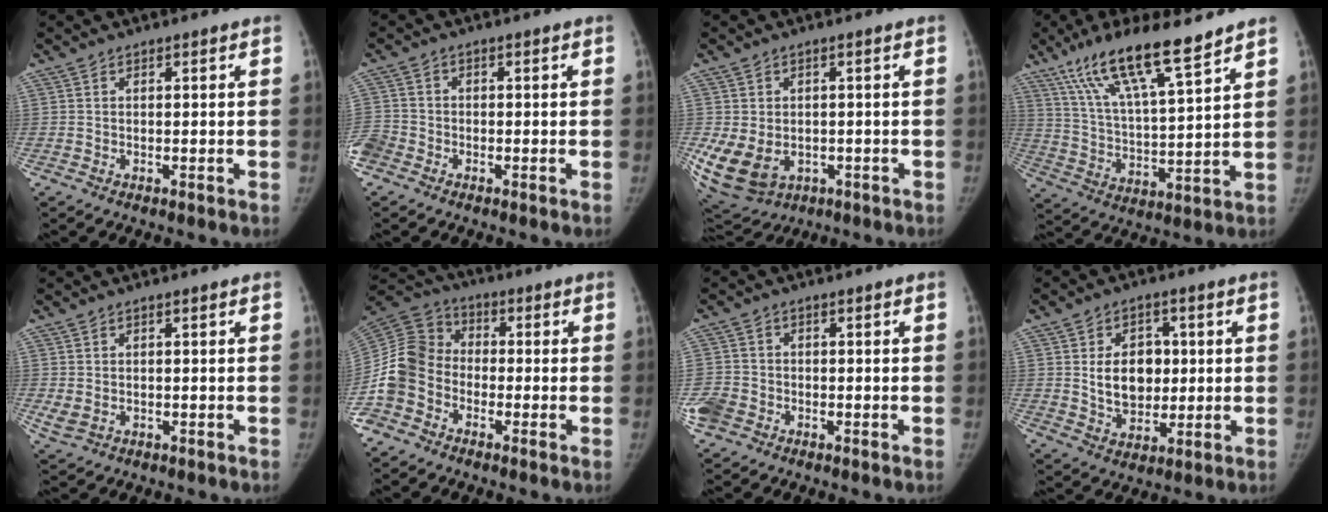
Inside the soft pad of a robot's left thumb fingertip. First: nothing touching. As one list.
[{"total": 5.8, "force": [-3.2, 4.4, 2.1], "torque": [-0.066, 0.006, -0.066]}, {"total": 13.5, "force": [-3.1, 10.4, 8.1], "torque": [-0.180, -0.001, -0.025]}, {"total": 16.8, "force": [11.6, 2.6, 11.8], "torque": [-0.204, -0.050, 0.217]}, {"total": 2.7, "force": [-0.1, 1.7, 2.1], "torque": [-0.048, -0.001, 0.005]}, {"total": 11.8, "force": [-4.3, 9.5, 5.5], "torque": [-0.111, 0.043, -0.099]}, {"total": 5.9, "force": [-2.4, 4.9, 2.2], "torque": [-0.059, 0.013, -0.044]}, {"total": 9.8, "force": [1.3, 7.2, 6.5], "torque": [-0.068, -0.008, 0.029]}]